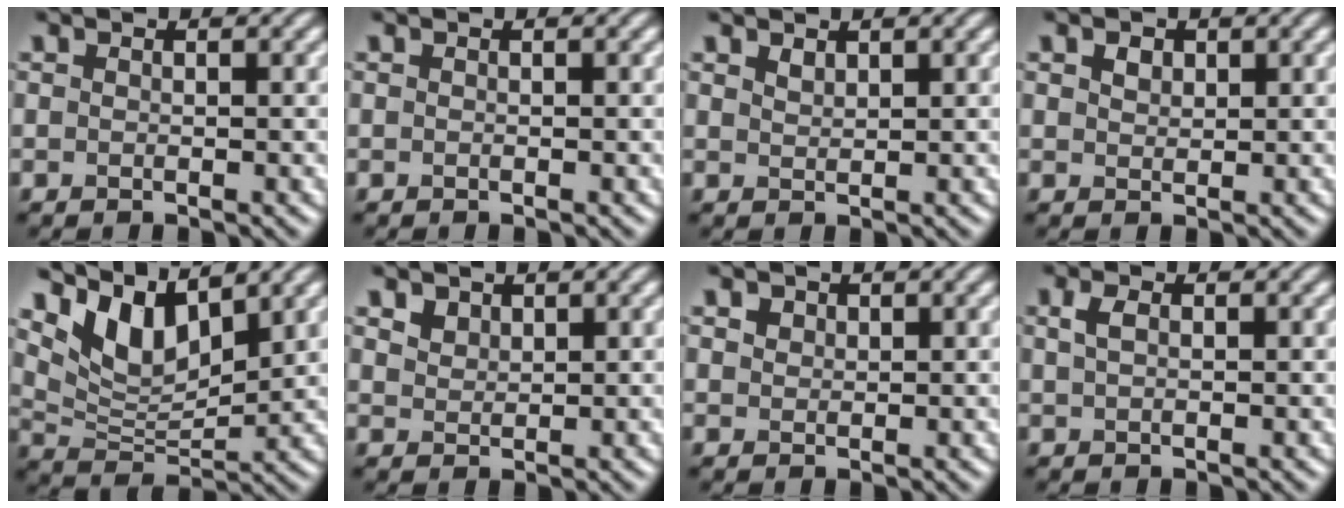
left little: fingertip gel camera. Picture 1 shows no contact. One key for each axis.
{"total": 0.0}
{"total": 1.0, "fx": 0.9, "fy": 0.4, "fz": 0.3, "tx": -0.009, "ty": 0.000, "tz": 0.020}
{"total": 1.2, "fx": 0.7, "fy": 0.8, "fz": 0.5, "tx": -0.011, "ty": 0.001, "tz": 0.013}
{"total": 6.3, "fx": 4.2, "fy": 2.7, "fz": 3.8, "tx": -0.080, "ty": -0.008, "tz": 0.078}
{"total": 1.9, "fx": 1.4, "fy": 1.2, "fz": 0.6, "tx": -0.018, "ty": -0.002, "tz": 0.030}
{"total": 1.9, "fx": 1.2, "fy": 1.3, "fz": 0.7, "tx": -0.018, "ty": 0.004, "tz": 0.018}
{"total": 1.4, "fx": 0.5, "fy": 0.8, "fz": 1.0, "tx": -0.026, "ty": 0.004, "tz": 0.008}